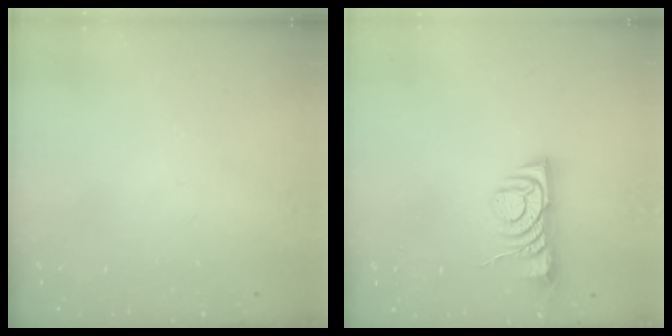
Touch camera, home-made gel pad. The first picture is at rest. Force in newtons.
{"total": 5.5, "press": 5.4, "slide": 0.7}